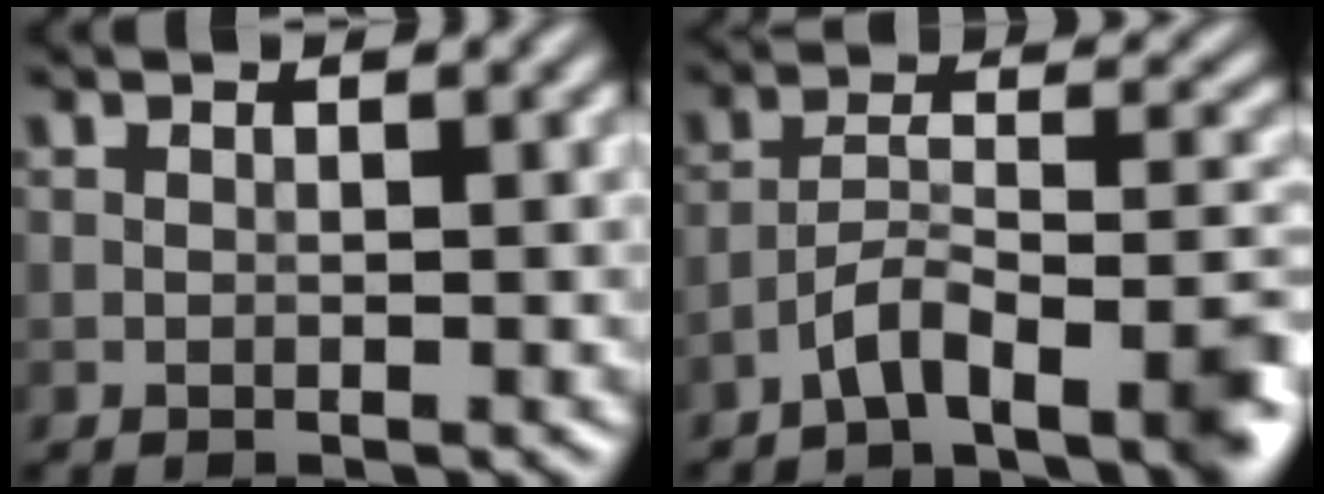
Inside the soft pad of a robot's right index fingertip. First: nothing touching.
{"total": 6.9, "force": [-4.8, 1.8, 4.6], "torque": [-0.071, 0.007, -0.085]}